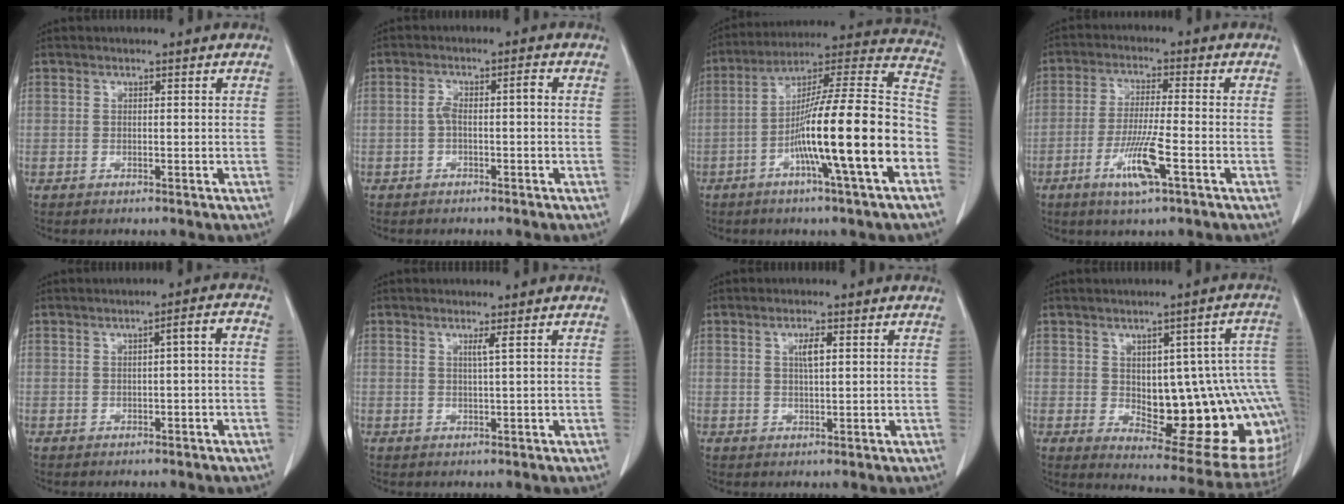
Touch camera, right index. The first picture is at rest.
{"total": 2.8, "force": [-0.4, 0.8, 2.7], "torque": [-0.052, 0.015, -0.004]}
{"total": 20.6, "force": [-6.6, 0.0, 19.5], "torque": [-0.287, 0.005, -0.113]}
{"total": 8.0, "force": [-3.5, 0.2, 7.2], "torque": [-0.142, -0.013, -0.062]}
{"total": 2.5, "force": [-0.4, 0.4, 2.5], "torque": [-0.034, 0.012, -0.004]}
{"total": 1.1, "force": [0.4, -0.4, 0.9], "torque": [-0.024, -0.005, 0.011]}
{"total": 2.3, "force": [0.7, 0.4, 2.2], "torque": [-0.041, 0.001, 0.013]}
{"total": 20.6, "force": [-1.6, 6.7, 19.4], "torque": [-0.175, 0.025, 0.010]}